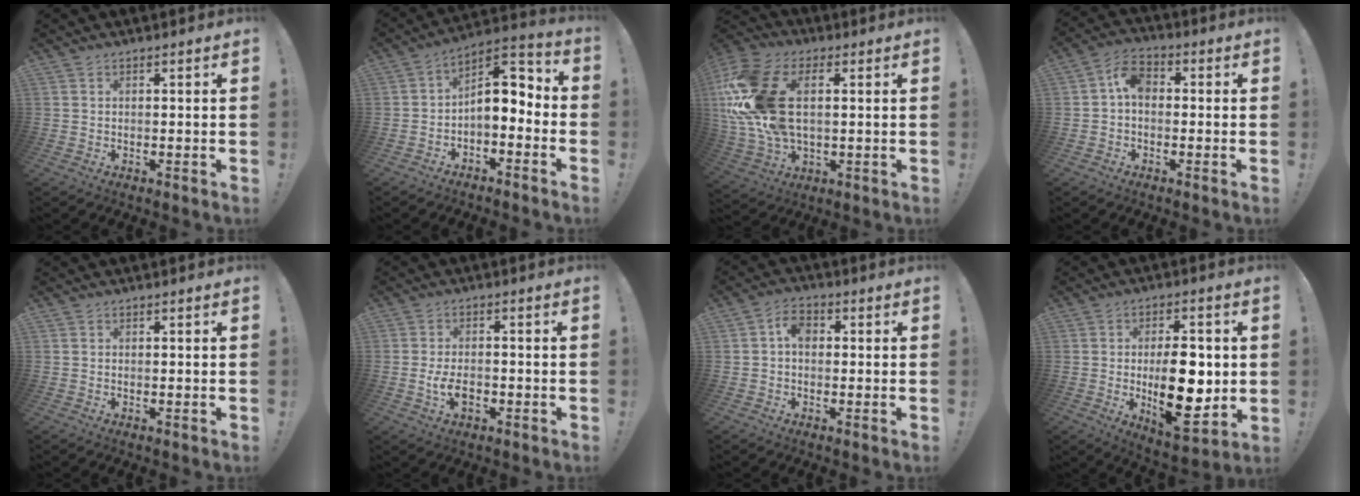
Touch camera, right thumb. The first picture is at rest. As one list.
[{"total": 8.0, "force": [0.0, 5.5, 5.8], "torque": [-0.064, -0.006, 0.007]}, {"total": 21.6, "force": [3.5, 13.7, 16.3], "torque": [-0.321, -0.005, 0.067]}, {"total": 6.4, "force": [0.1, 4.5, 4.5], "torque": [-0.080, 0.018, 0.005]}, {"total": 0.0}, {"total": 5.2, "force": [-1.9, 2.7, 4.0], "torque": [-0.065, 0.004, -0.034]}, {"total": 5.0, "force": [0.3, 3.5, 3.6], "torque": [-0.055, 0.008, 0.004]}, {"total": 18.2, "force": [-1.0, 8.9, 15.9], "torque": [-0.243, -0.012, -0.011]}]